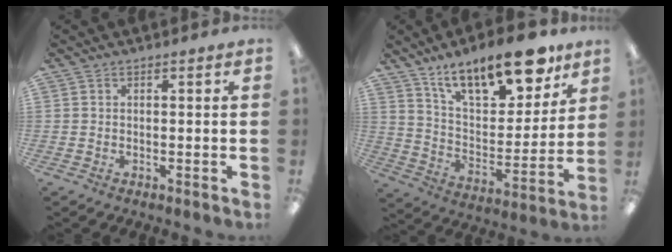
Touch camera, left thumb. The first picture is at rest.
{"total": 20.0, "force": [14.2, 7.9, 11.5], "torque": [-0.174, -0.084, 0.241]}